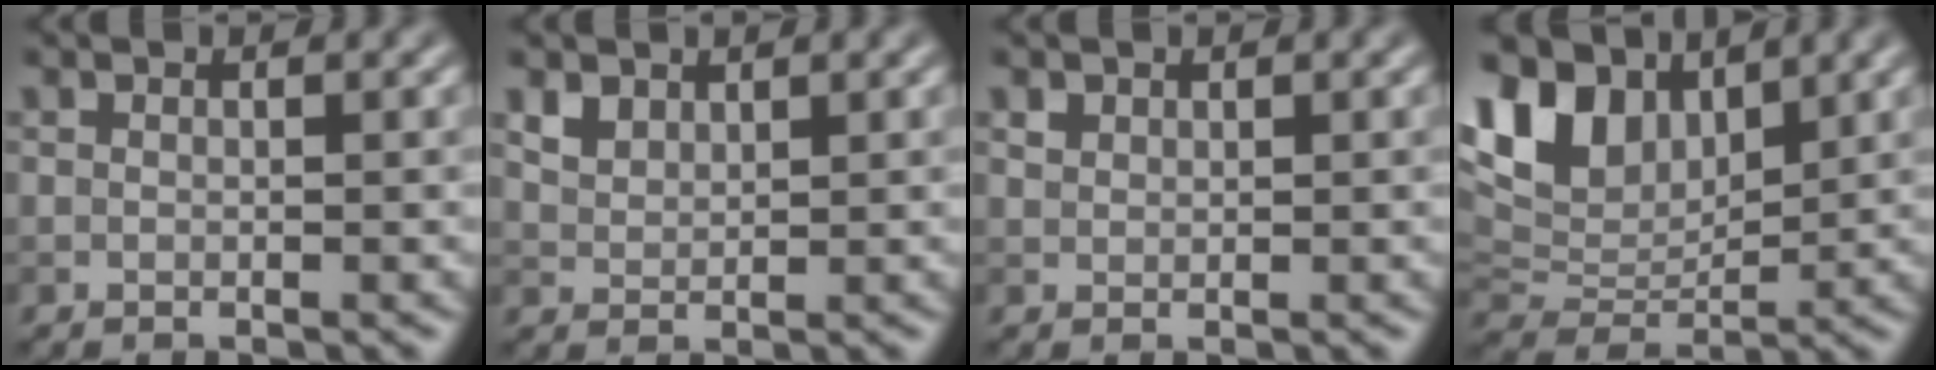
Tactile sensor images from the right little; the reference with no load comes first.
{"total": 1.9, "force": [1.3, 1.2, 0.7], "torque": [-0.023, -0.006, 0.032]}
{"total": 0.9, "force": [0.6, 0.6, 0.1], "torque": [-0.003, -0.001, 0.014]}
{"total": 9.0, "force": [4.7, 5.4, 5.4], "torque": [-0.123, 0.006, 0.086]}